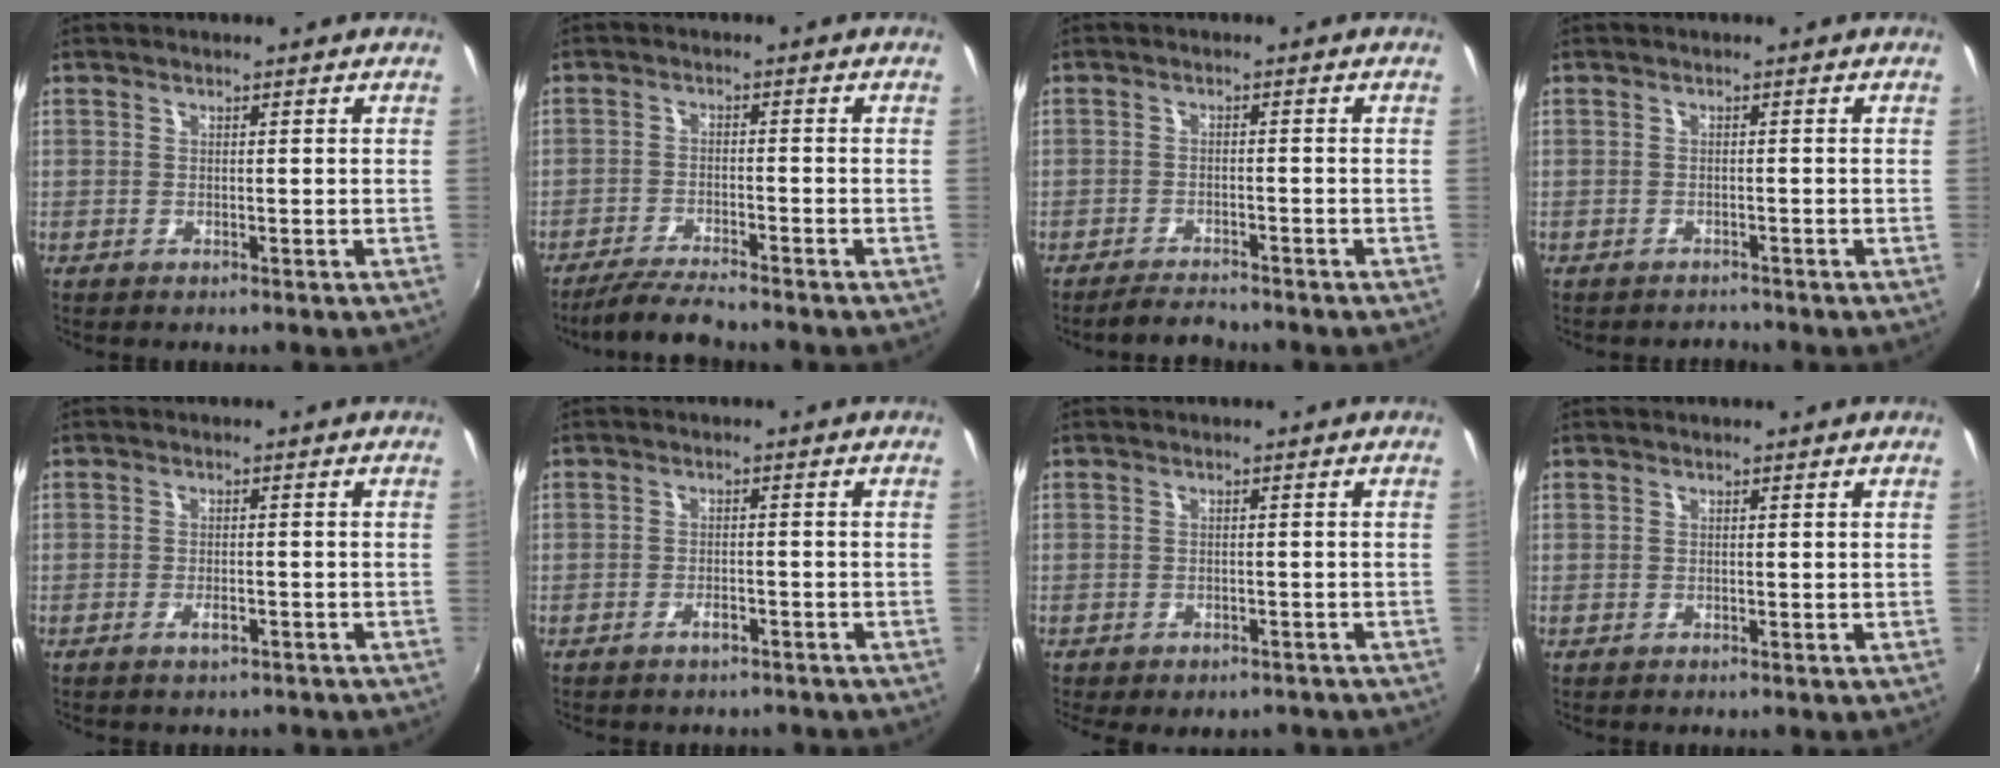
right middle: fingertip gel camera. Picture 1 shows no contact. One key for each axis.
{"total": 6.4, "fx": -5.8, "fy": 0.2, "fz": 2.7, "tx": -0.074, "ty": -0.015, "tz": -0.104}
{"total": 3.7, "fx": -3.6, "fy": 0.5, "fz": 1.0, "tx": -0.037, "ty": -0.008, "tz": -0.063}
{"total": 1.5, "fx": -1.4, "fy": 0.4, "fz": -0.2, "tx": -0.002, "ty": -0.003, "tz": -0.023}
{"total": 2.2, "fx": -1.7, "fy": 0.7, "fz": 1.2, "tx": -0.025, "ty": 0.001, "tz": -0.024}
{"total": 2.8, "fx": -2.3, "fy": 1.0, "fz": 1.1, "tx": -0.026, "ty": 0.001, "tz": -0.032}
{"total": 6.4, "fx": -5.0, "fy": 2.7, "fz": 3.0, "tx": -0.062, "ty": -0.021, "tz": -0.061}
{"total": 0.0}